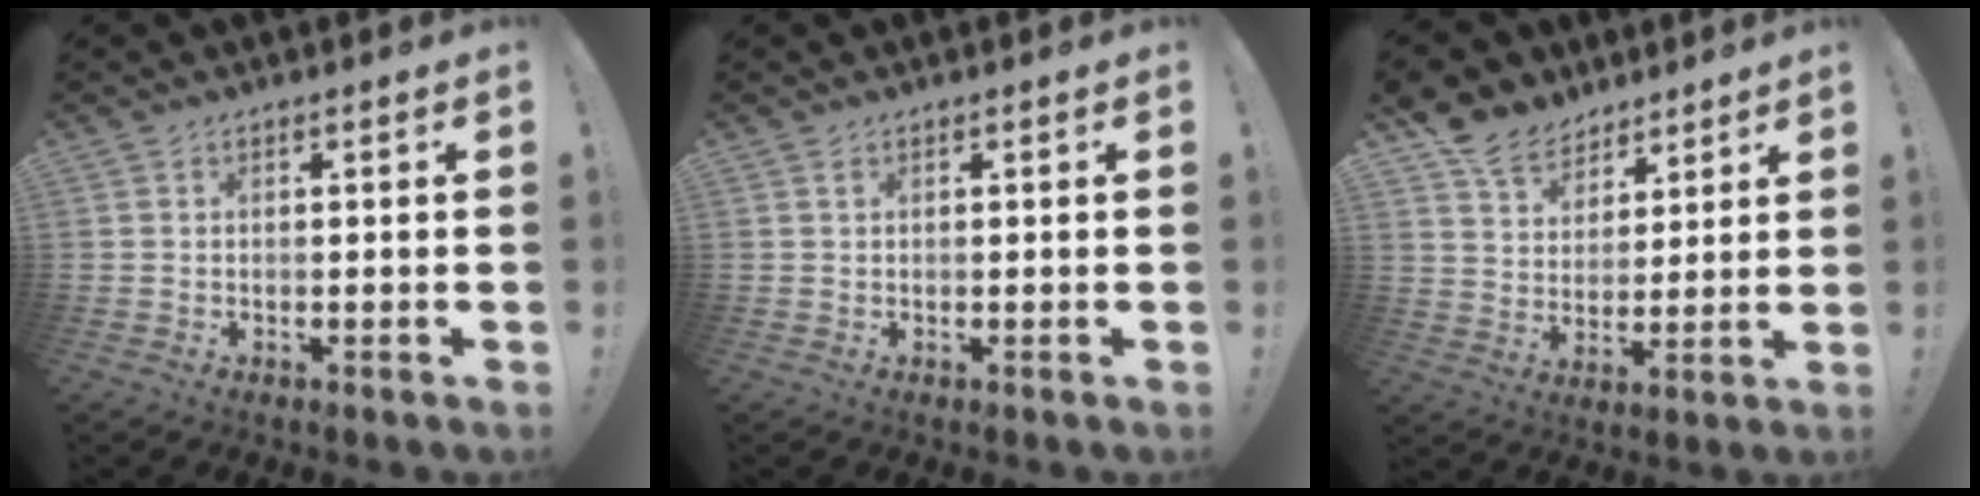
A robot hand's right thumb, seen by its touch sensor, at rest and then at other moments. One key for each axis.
{"total": 0.7, "fx": 0.3, "fy": 0.0, "fz": 0.7, "tx": -0.008, "ty": -0.001, "tz": 0.005}
{"total": 10.4, "fx": 7.9, "fy": 6.6, "fz": 1.8, "tx": -0.033, "ty": -0.061, "tz": 0.155}